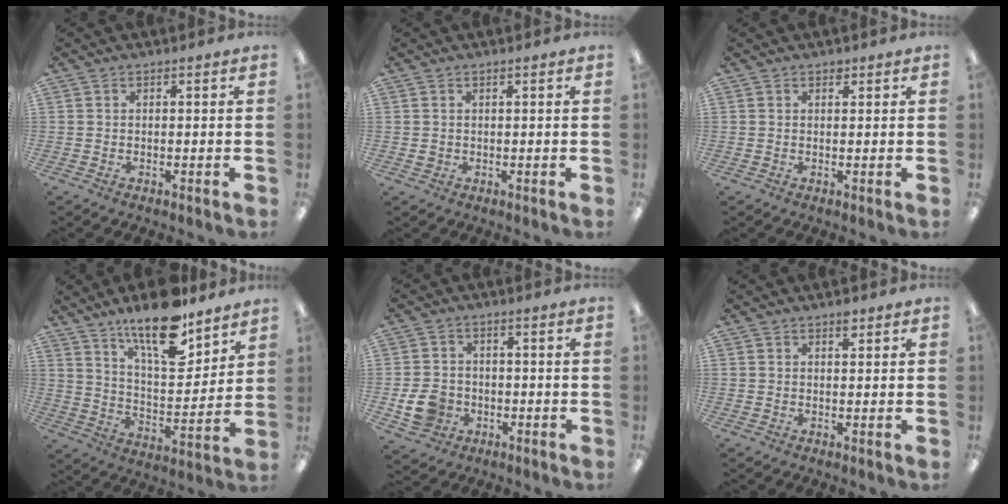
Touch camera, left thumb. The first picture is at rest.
{"total": 0.7, "force": [0.3, 0.6, 0.2], "torque": [-0.005, 0.004, 0.005]}
{"total": 0.9, "force": [0.7, 0.5, 0.2], "torque": [0.003, -0.002, 0.012]}
{"total": 17.8, "force": [13.0, 6.3, 10.5], "torque": [-0.170, -0.078, 0.218]}
{"total": 6.9, "force": [-2.0, 5.9, 3.1], "torque": [-0.054, 0.008, -0.034]}
{"total": 1.9, "force": [1.3, 0.8, 1.1], "torque": [0.000, -0.009, 0.017]}